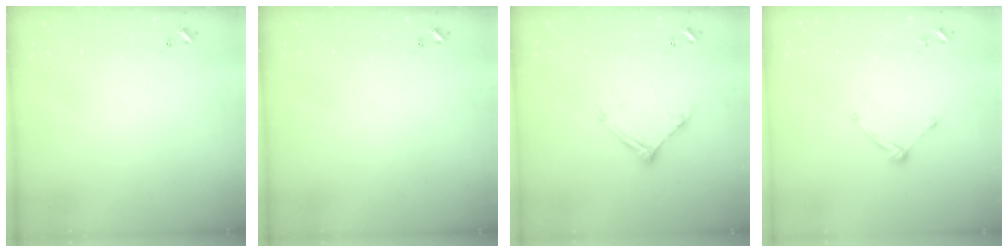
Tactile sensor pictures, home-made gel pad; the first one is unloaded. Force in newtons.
{"total": 0.0}
{"total": 10.5, "press": 10.5, "slide": 1.0}
{"total": 7.3, "press": 7.3, "slide": 0.5}